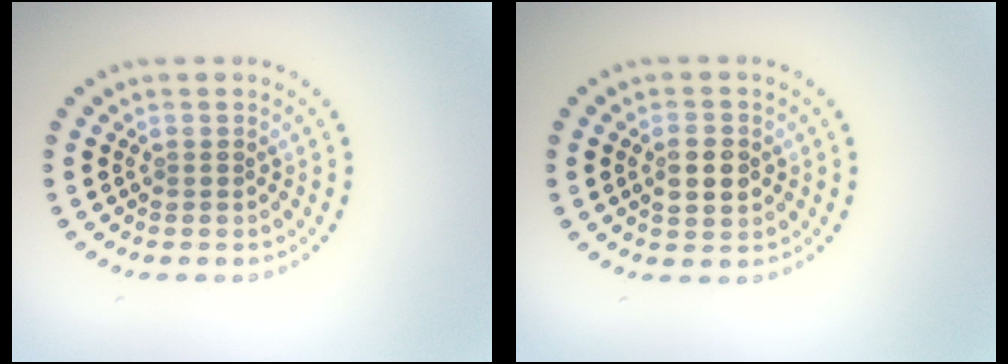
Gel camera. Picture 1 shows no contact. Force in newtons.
{"total": 2.7, "press": 2.7, "slide": 0.3}